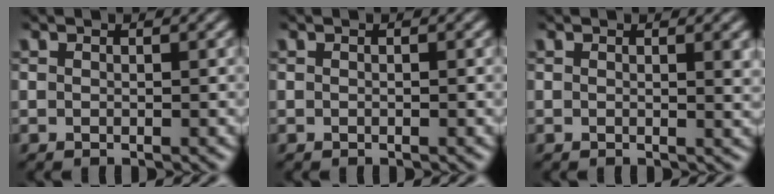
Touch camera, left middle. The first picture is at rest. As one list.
[{"total": 0.0}, {"total": 1.6, "force": [0.5, 0.4, 1.4], "torque": [-0.013, 0.001, 0.006]}]